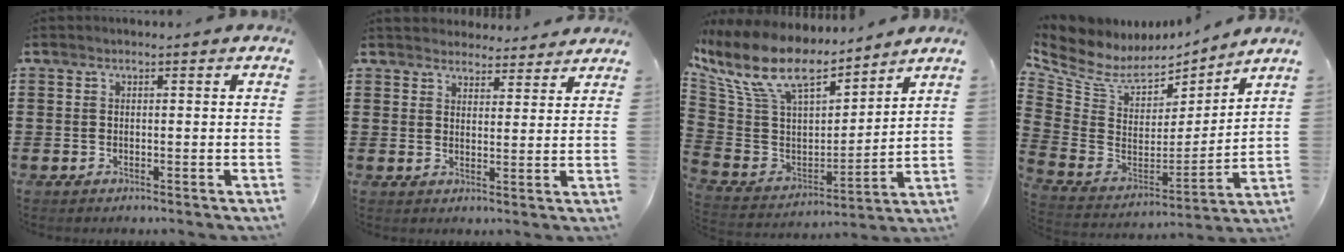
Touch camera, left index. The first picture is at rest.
{"total": 3.6, "force": [3.5, 0.7, -0.3], "torque": [0.001, -0.016, 0.065]}
{"total": 12.1, "force": [8.7, 4.2, 7.3], "torque": [-0.182, -0.055, 0.152]}
{"total": 6.4, "force": [4.9, 3.6, 1.9], "torque": [-0.075, -0.039, 0.086]}